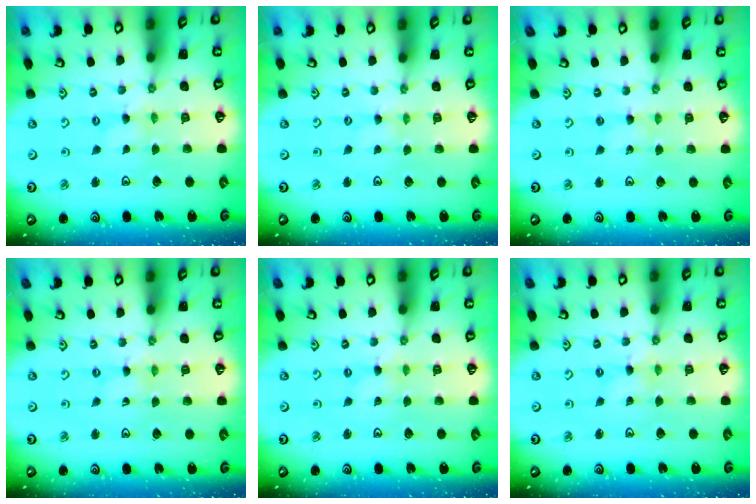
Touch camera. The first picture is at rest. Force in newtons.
{"total": 0.0}
{"total": 1.3, "press": 1.3, "slide": 0.2}
{"total": 0.0}
{"total": 0.0}
{"total": 2.2, "press": 2.2, "slide": 0.1}